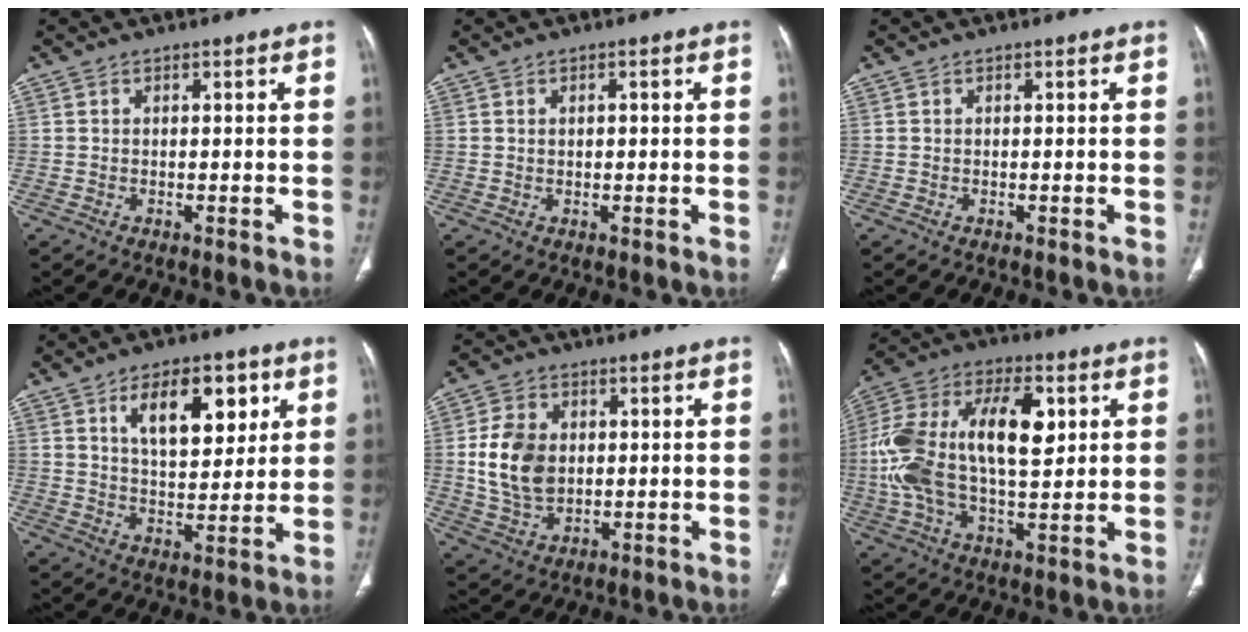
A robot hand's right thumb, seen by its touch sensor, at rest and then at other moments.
{"total": 1.2, "force": [0.3, 0.8, 0.9], "torque": [-0.017, 0.004, 0.006]}
{"total": 0.0}
{"total": 13.5, "force": [5.8, 7.0, 10.0], "torque": [-0.113, -0.025, 0.096]}
{"total": 10.7, "force": [1.0, 7.7, 7.3], "torque": [-0.126, -0.004, 0.026]}
{"total": 22.0, "force": [3.3, 11.2, 18.6], "torque": [-0.355, 0.015, 0.051]}